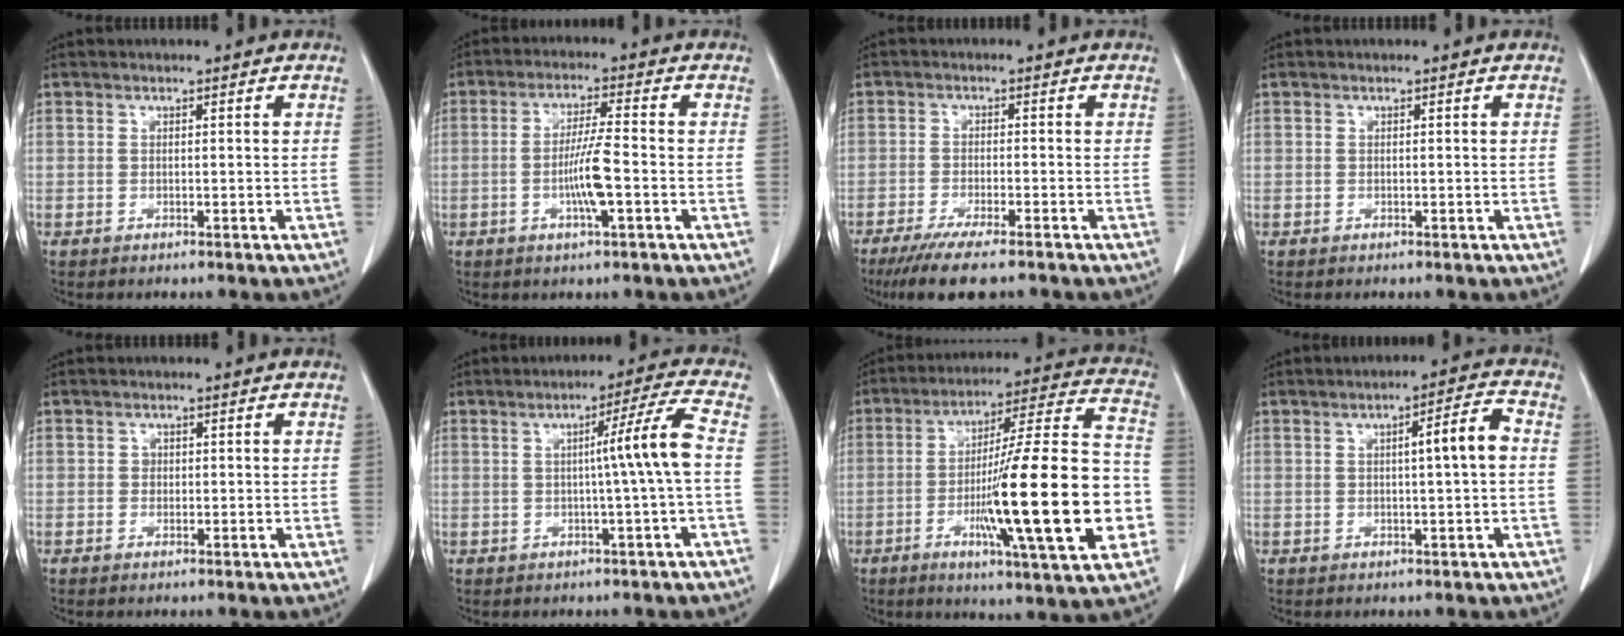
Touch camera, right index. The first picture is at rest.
{"total": 6.4, "force": [-1.6, 0.1, 6.2], "torque": [-0.121, -0.004, -0.030]}
{"total": 8.5, "force": [-6.6, 0.9, 5.3], "torque": [-0.081, -0.019, -0.104]}
{"total": 0.0}
{"total": 0.8, "force": [0.0, 0.8, 0.2], "torque": [0.001, 0.002, 0.000]}
{"total": 6.6, "force": [-0.2, -1.9, 6.3], "torque": [-0.094, 0.008, -0.001]}
{"total": 24.3, "force": [-5.7, 1.2, 23.6], "torque": [-0.337, -0.003, -0.090]}
{"total": 5.2, "force": [0.3, 0.1, 5.2], "torque": [-0.077, 0.009, 0.003]}